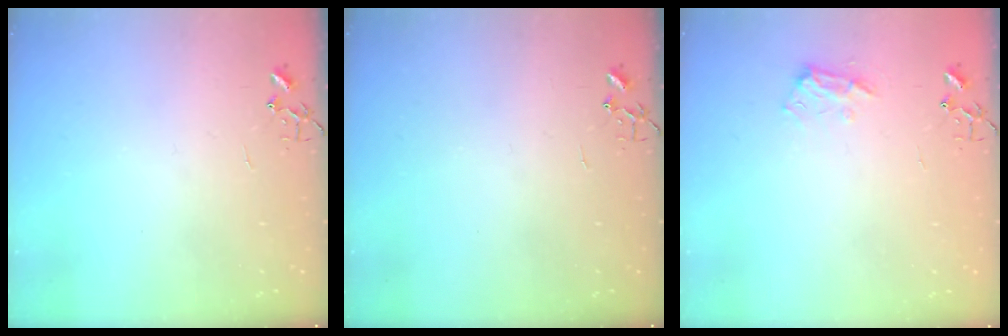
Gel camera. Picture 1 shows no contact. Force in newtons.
{"total": 0.0}
{"total": 9.0, "press": 8.9, "slide": 1.1}